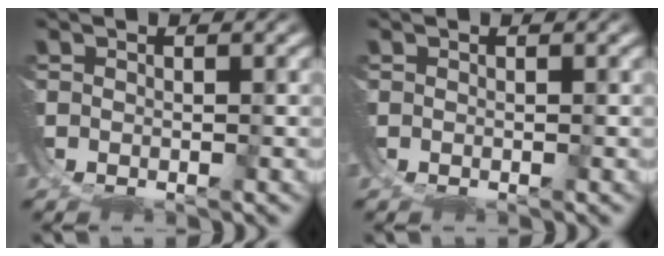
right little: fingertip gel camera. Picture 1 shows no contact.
{"total": 0.0}